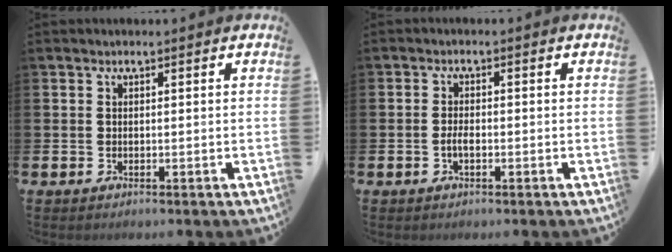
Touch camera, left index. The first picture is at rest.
{"total": 1.7, "force": [-0.6, 0.7, 1.4], "torque": [-0.025, 0.001, -0.013]}